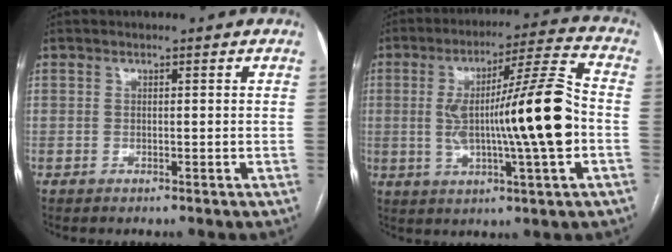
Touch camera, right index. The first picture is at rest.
{"total": 16.4, "force": [-1.2, 0.3, 16.3], "torque": [-0.271, 0.014, -0.022]}